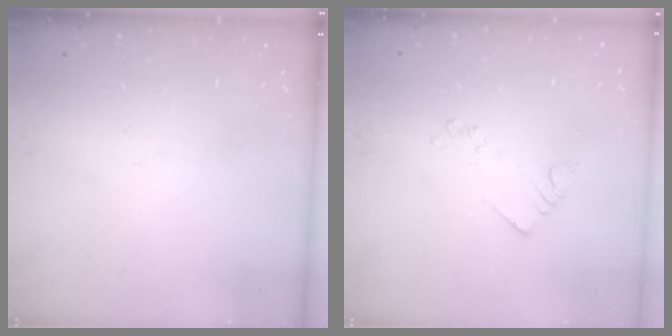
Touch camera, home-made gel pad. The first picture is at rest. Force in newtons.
{"total": 2.0, "press": 2.0, "slide": 0.3}